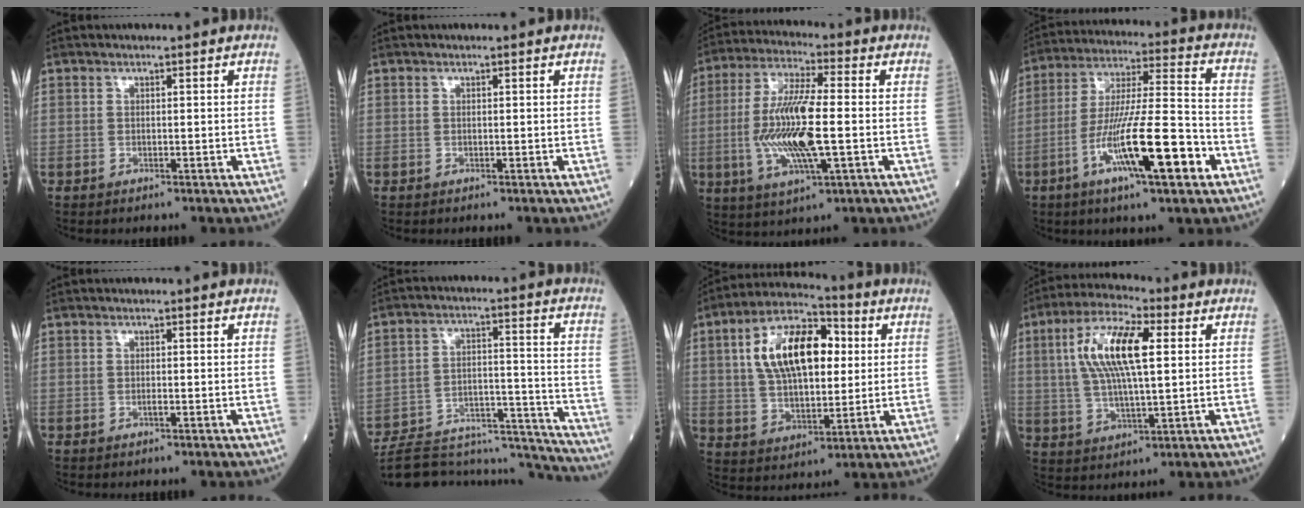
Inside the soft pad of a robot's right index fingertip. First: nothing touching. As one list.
[{"total": 0.0}, {"total": 13.9, "force": [-1.8, 2.3, 13.6], "torque": [-0.278, -0.007, -0.033]}, {"total": 16.4, "force": [-6.7, 1.5, 14.9], "torque": [-0.267, -0.012, -0.116]}, {"total": 0.5, "force": [-0.2, 0.0, 0.5], "torque": [-0.008, 0.001, -0.004]}, {"total": 22.1, "force": [-21.0, 3.4, 5.9], "torque": [-0.084, 0.025, -0.309]}, {"total": 15.4, "force": [3.6, 7.4, 13.0], "torque": [-0.245, 0.030, 0.062]}, {"total": 12.5, "force": [2.8, 3.2, 11.7], "torque": [-0.239, 0.018, 0.050]}]